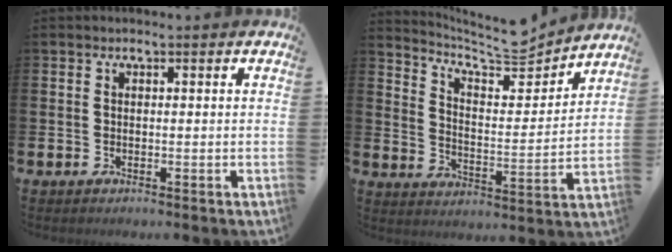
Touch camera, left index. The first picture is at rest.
{"total": 7.5, "force": [7.0, 1.6, 2.3], "torque": [-0.061, -0.061, 0.117]}